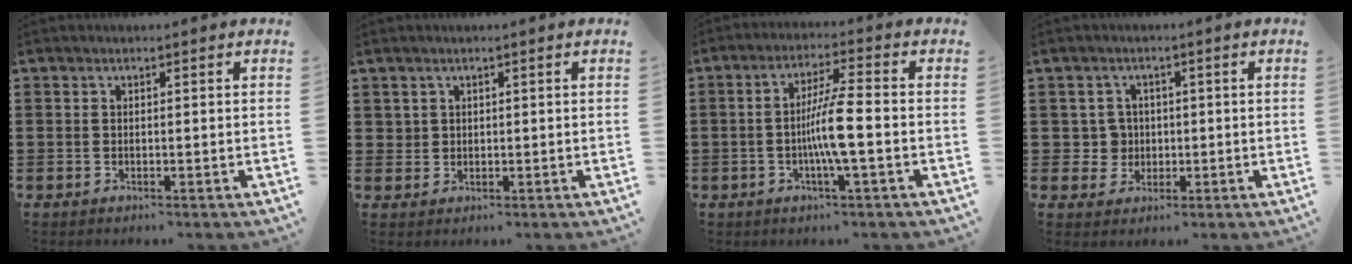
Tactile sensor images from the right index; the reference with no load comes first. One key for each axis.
{"total": 1.2, "fx": 0.8, "fy": 0.9, "fz": 0.1, "tx": -0.007, "ty": 0.000, "tz": 0.018}
{"total": 6.8, "fx": -1.5, "fy": 0.1, "fz": 6.6, "tx": -0.130, "ty": -0.009, "tz": -0.036}
{"total": 3.5, "fx": -0.1, "fy": 3.3, "fz": 0.9, "tx": -0.035, "ty": 0.008, "tz": -0.004}